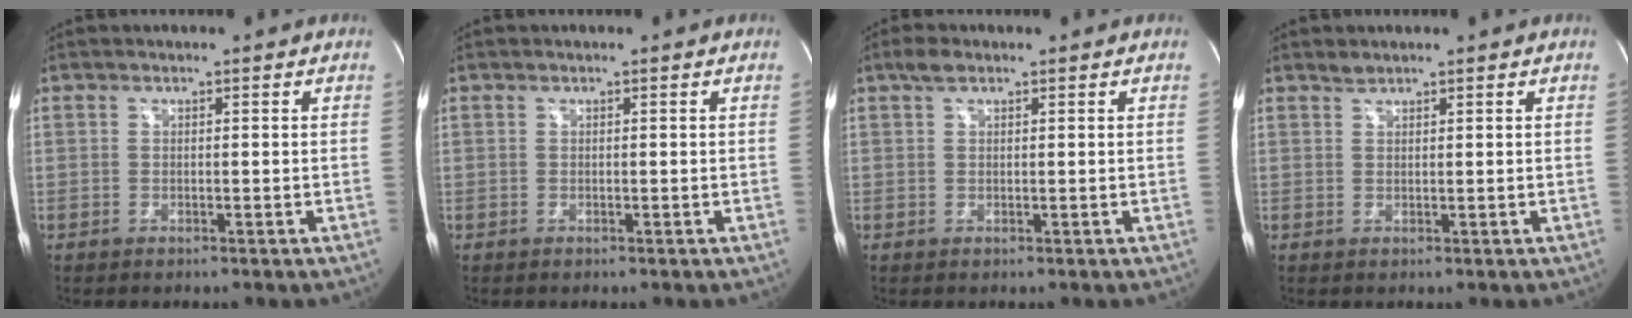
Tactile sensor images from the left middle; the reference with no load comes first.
{"total": 0.0}
{"total": 1.9, "force": [1.3, 0.8, 1.1], "torque": [-0.027, 0.012, 0.025]}
{"total": 0.9, "force": [0.9, 0.1, 0.0], "torque": [-0.006, 0.001, 0.020]}